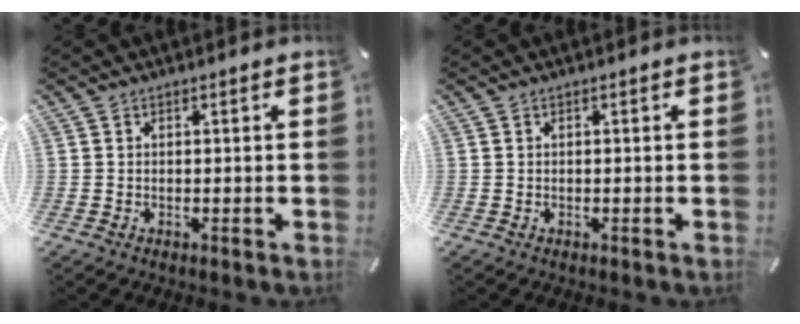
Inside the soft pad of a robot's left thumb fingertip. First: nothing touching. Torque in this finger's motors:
{"motor_torque": [0.00, 0.00, 0.00, 0.00, 0.00]}